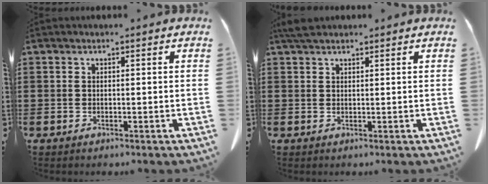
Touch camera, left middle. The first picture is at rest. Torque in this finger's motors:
{"motor_torque": [0.55, 0.58, 0.15, 0.04]}